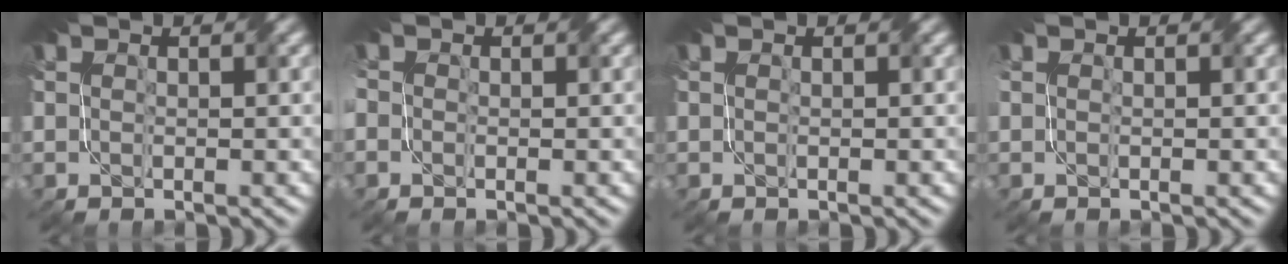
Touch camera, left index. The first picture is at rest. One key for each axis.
{"total": 0.9, "fx": -0.4, "fy": 0.7, "fz": 0.4, "tx": -0.009, "ty": 0.008, "tz": -0.017}
{"total": 0.0}
{"total": 0.6, "fx": 0.3, "fy": 0.4, "fz": 0.4, "tx": -0.006, "ty": 0.003, "tz": 0.005}